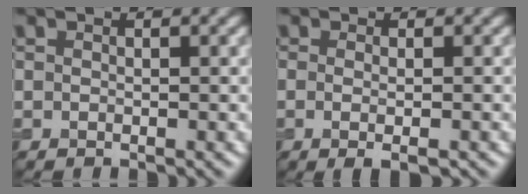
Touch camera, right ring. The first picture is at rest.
{"total": 1.9, "force": [-0.4, 0.5, 1.8], "torque": [-0.029, -0.006, -0.007]}